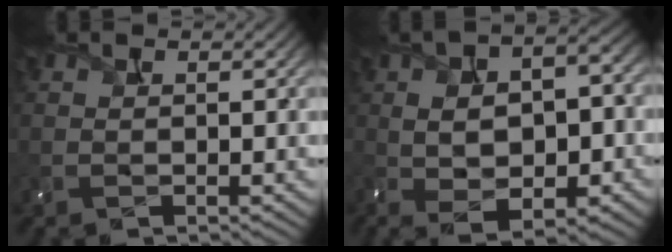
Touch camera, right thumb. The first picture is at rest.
{"total": 12.1, "force": [-1.3, 6.7, 10.0], "torque": [-0.178, -0.012, 0.004]}